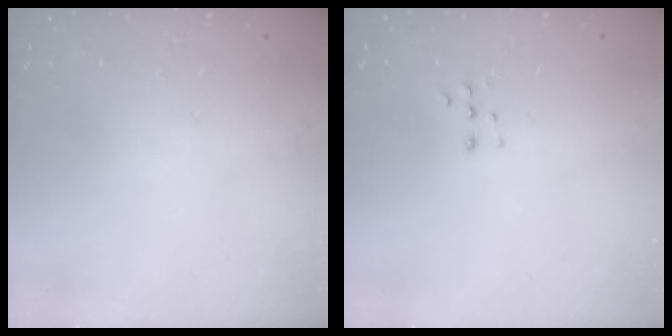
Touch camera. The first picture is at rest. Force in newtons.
{"total": 3.4, "press": 3.3, "slide": 0.8}